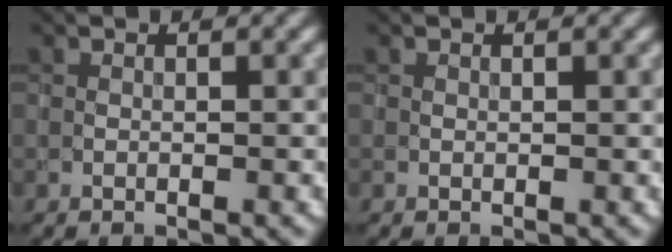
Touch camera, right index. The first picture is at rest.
{"total": 0.0}